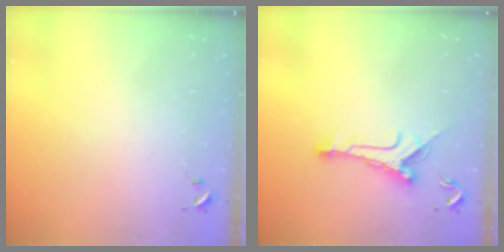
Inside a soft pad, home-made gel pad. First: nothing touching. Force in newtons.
{"total": 10.4, "press": 10.3, "slide": 0.8}